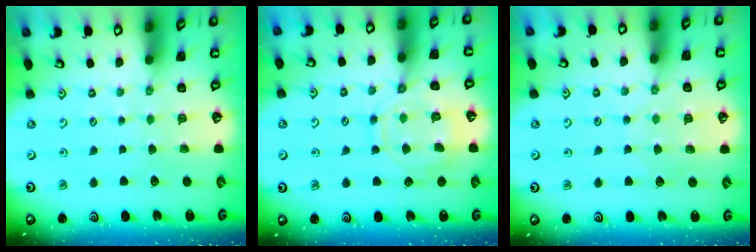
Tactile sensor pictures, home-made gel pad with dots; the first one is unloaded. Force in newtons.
{"total": 11.0, "press": 11.0, "slide": 0.5}
{"total": 4.6, "press": 4.5, "slide": 0.5}